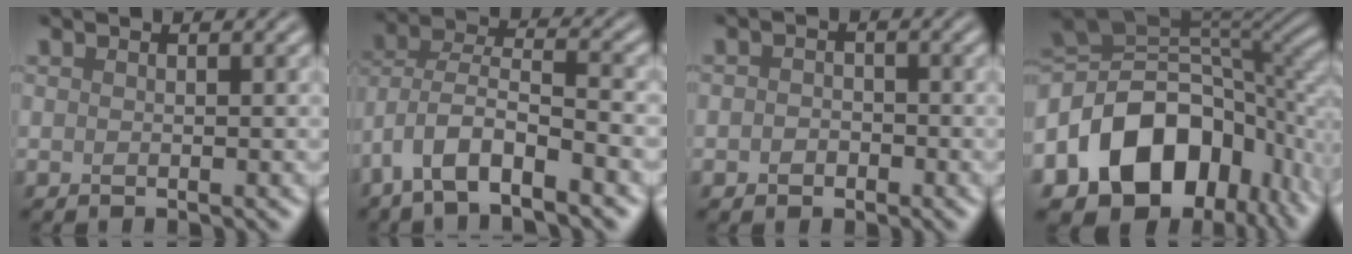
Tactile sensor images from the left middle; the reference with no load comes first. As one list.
[{"total": 7.9, "force": [-4.5, 2.8, 5.8], "torque": [-0.105, 0.007, -0.092]}, {"total": 1.5, "force": [-0.5, 1.3, 0.6], "torque": [-0.007, -0.001, -0.014]}, {"total": 14.7, "force": [-5.5, 10.4, 8.8], "torque": [-0.157, -0.005, -0.093]}]